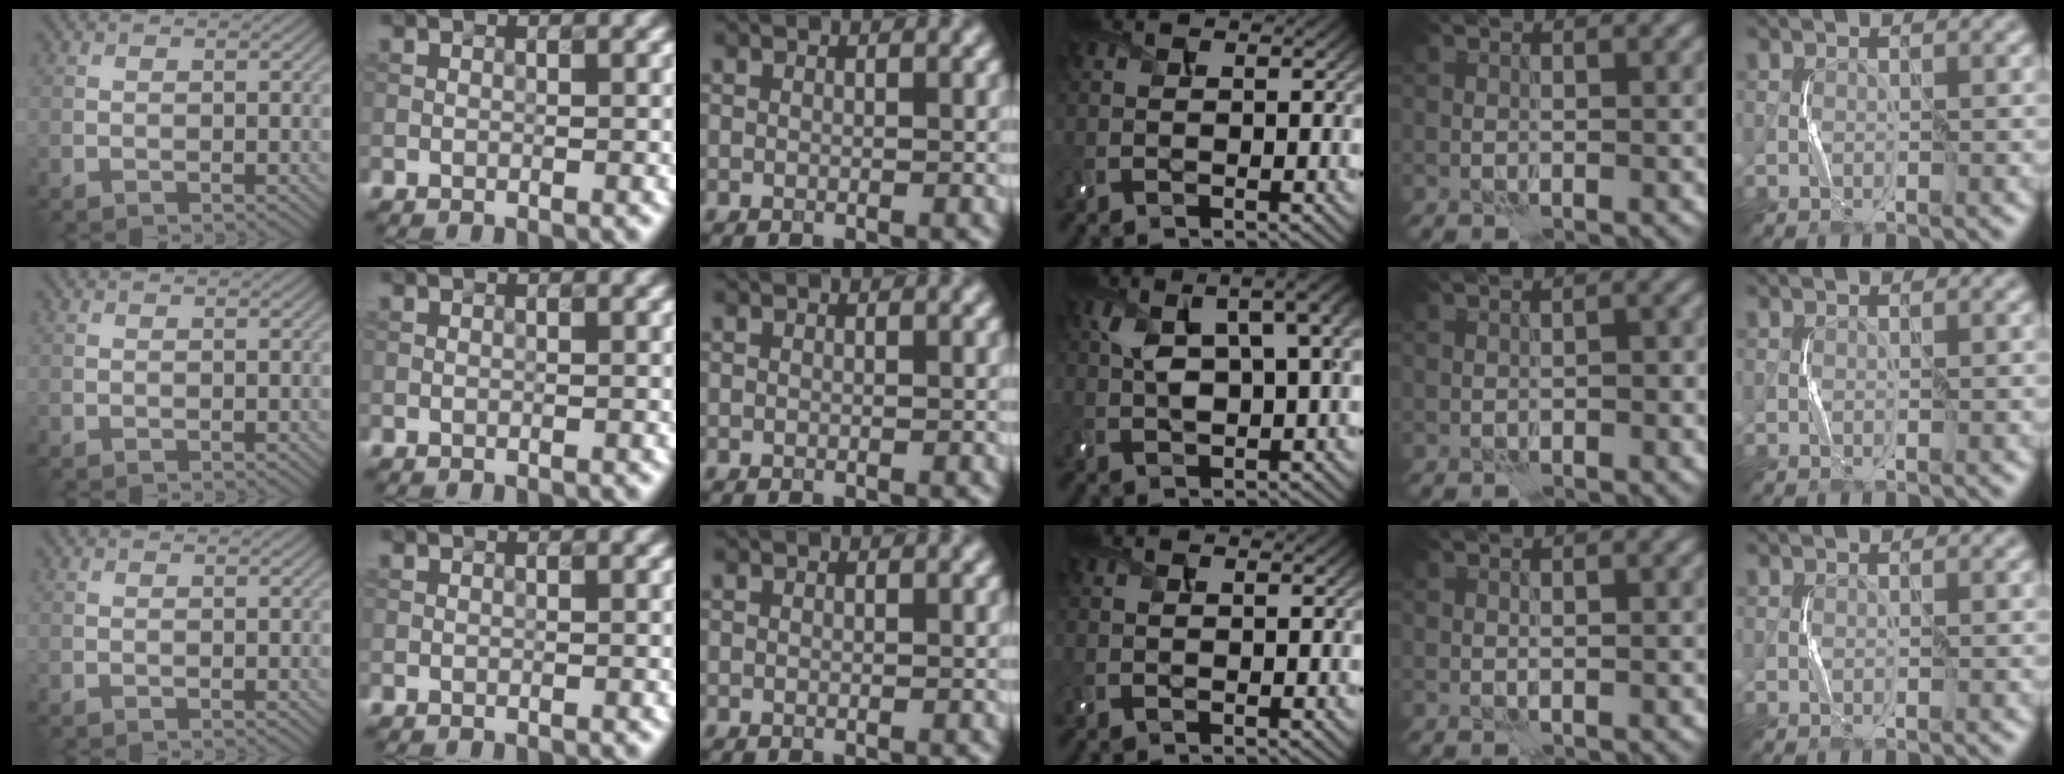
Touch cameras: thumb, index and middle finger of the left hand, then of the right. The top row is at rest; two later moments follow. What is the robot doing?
{"motion": "squeeze", "object": "air blower"}